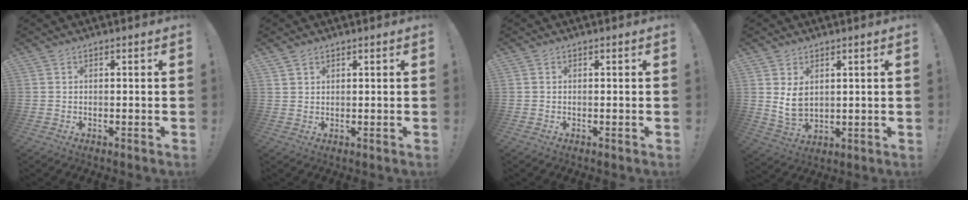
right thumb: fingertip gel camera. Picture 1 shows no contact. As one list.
[{"total": 1.6, "force": [1.4, 0.8, 0.3], "torque": [-0.004, -0.008, 0.026]}, {"total": 0.0}, {"total": 7.2, "force": [2.8, 5.0, 4.3], "torque": [-0.068, -0.012, 0.050]}]